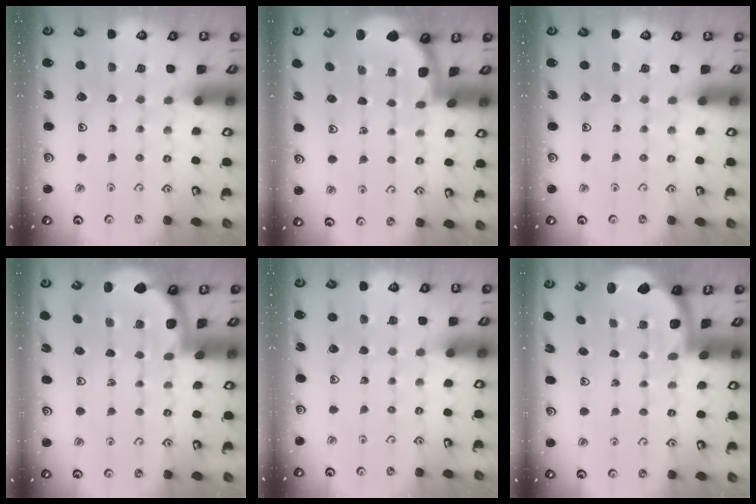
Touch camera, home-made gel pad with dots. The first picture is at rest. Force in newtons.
{"total": 1.8, "press": 1.8, "slide": 0.1}
{"total": 0.0}
{"total": 1.6, "press": 1.6, "slide": 0.0}
{"total": 0.0}
{"total": 2.0, "press": 1.9, "slide": 0.5}